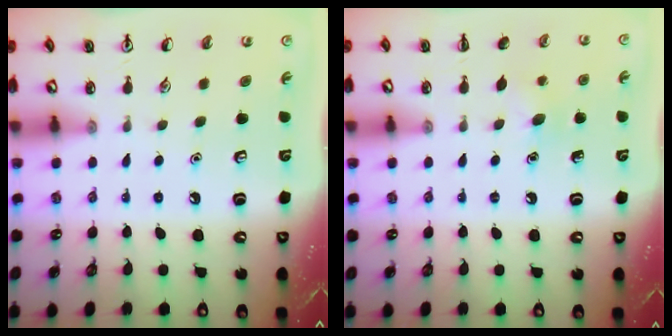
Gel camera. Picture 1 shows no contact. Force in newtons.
{"total": 6.1, "press": 5.9, "slide": 1.8}